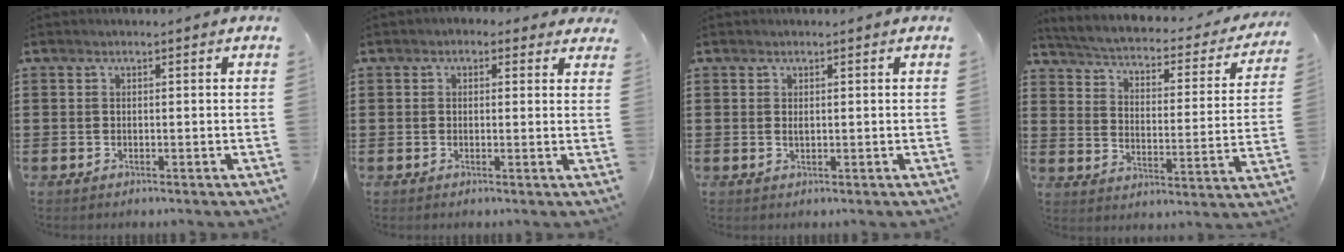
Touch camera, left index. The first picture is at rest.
{"total": 1.5, "force": [0.8, 1.2, 0.6], "torque": [-0.008, 0.006, 0.012]}
{"total": 0.7, "force": [0.2, 0.3, 0.6], "torque": [-0.013, 0.001, 0.002]}
{"total": 2.2, "force": [1.9, 0.1, 1.2], "torque": [-0.040, -0.028, 0.020]}